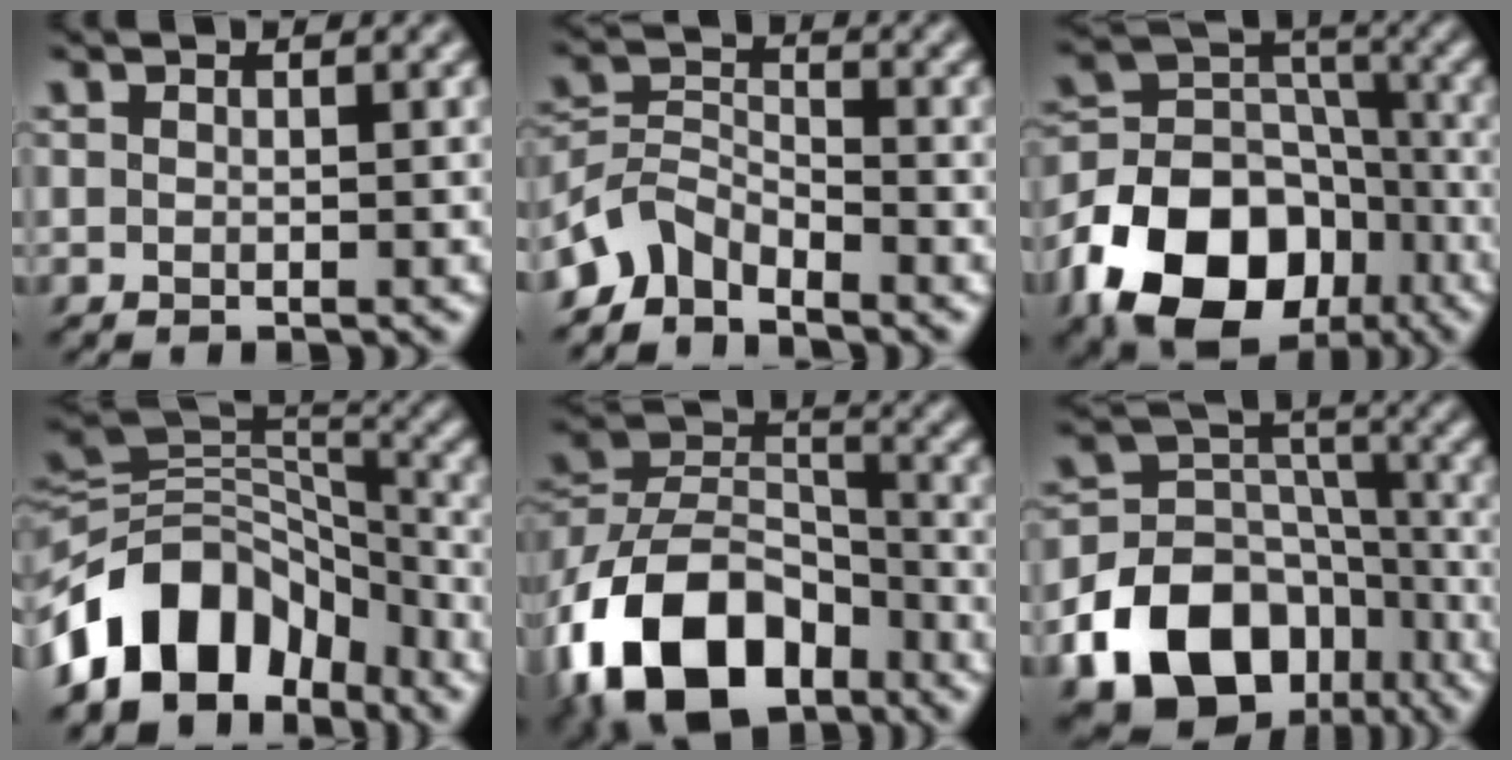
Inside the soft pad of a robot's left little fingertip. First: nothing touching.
{"total": 3.7, "force": [-3.3, 1.5, 0.6], "torque": [-0.011, 0.007, -0.079]}
{"total": 13.2, "force": [-6.5, 9.3, 6.8], "torque": [-0.147, 0.011, -0.129]}
{"total": 11.0, "force": [-6.2, 6.9, 5.8], "torque": [-0.092, 0.032, -0.130]}
{"total": 14.1, "force": [-8.0, 8.6, 7.8], "torque": [-0.168, 0.005, -0.159]}
{"total": 17.5, "force": [-9.8, 13.0, 6.6], "torque": [-0.132, -0.047, -0.175]}